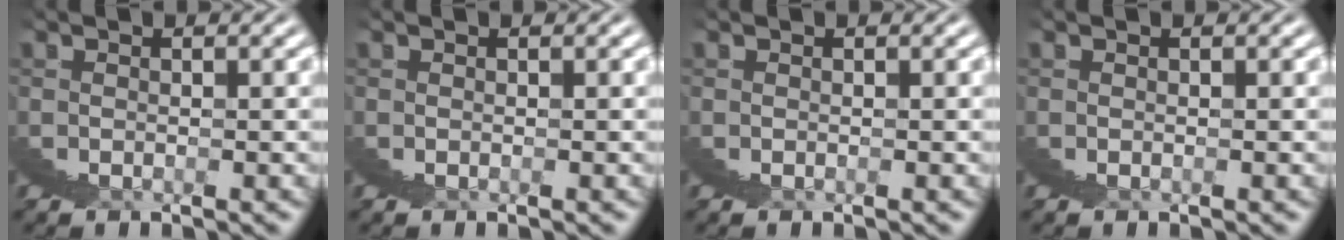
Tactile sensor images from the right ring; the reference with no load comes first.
{"total": 0.0}
{"total": 0.0}
{"total": 0.0}